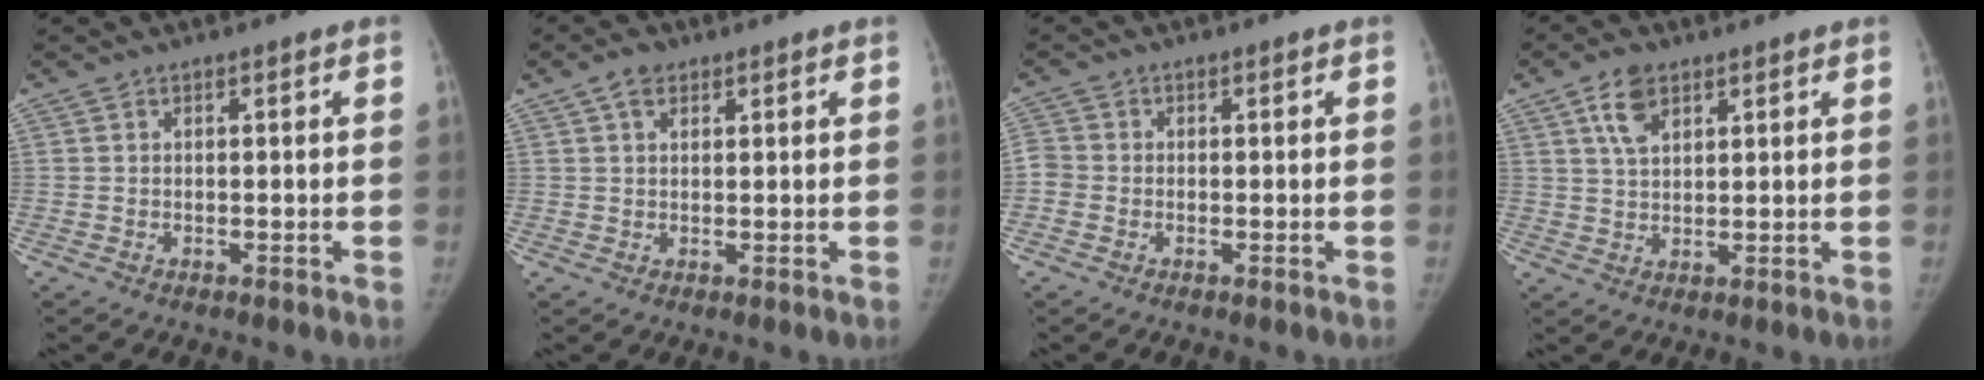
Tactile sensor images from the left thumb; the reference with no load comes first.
{"total": 3.1, "force": [1.7, 2.0, 1.6], "torque": [-0.017, 0.001, 0.029]}
{"total": 3.1, "force": [-0.6, 2.7, 1.3], "torque": [-0.023, 0.005, -0.019]}
{"total": 5.9, "force": [3.1, 3.4, 3.7], "torque": [-0.052, -0.009, 0.058]}